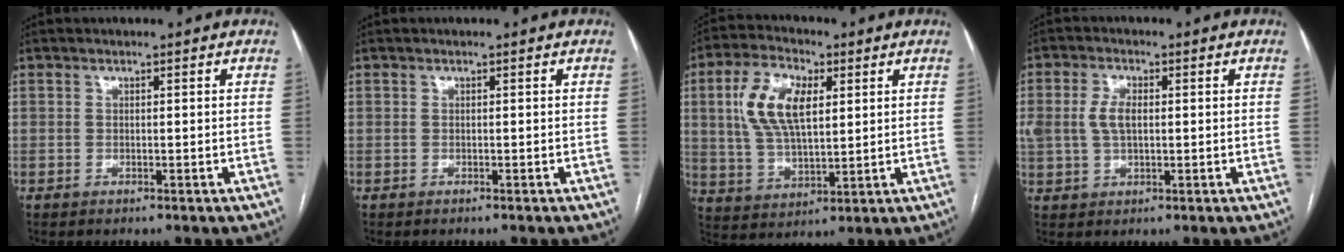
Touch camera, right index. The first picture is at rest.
{"total": 0.0}
{"total": 11.6, "force": [3.2, 5.3, 9.8], "torque": [-0.208, 0.016, 0.063]}
{"total": 5.2, "force": [0.6, 2.9, 4.3], "torque": [-0.100, 0.010, 0.013]}